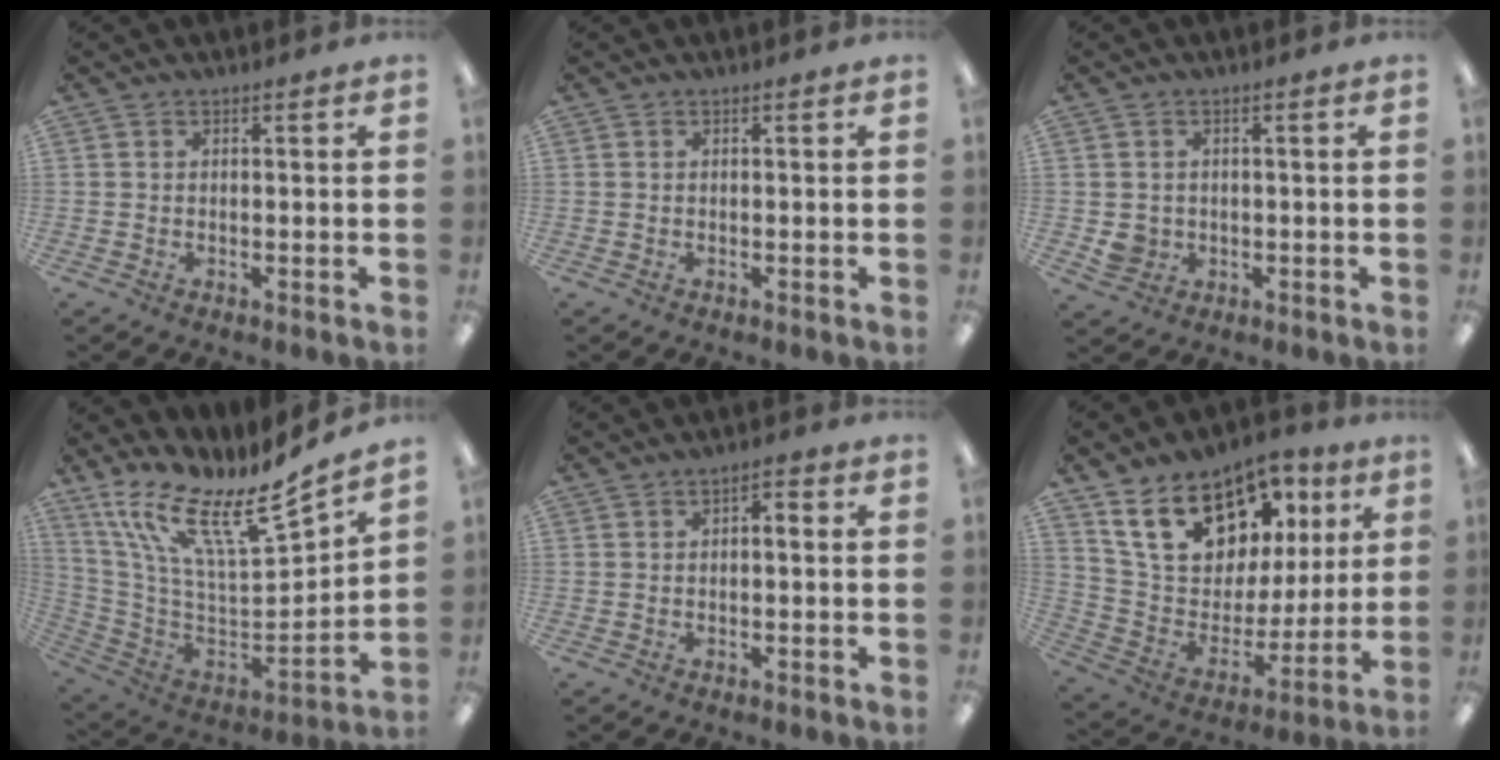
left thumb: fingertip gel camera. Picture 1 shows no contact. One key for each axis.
{"total": 0.0}
{"total": 3.7, "fx": -0.3, "fy": 3.5, "fz": 1.1, "tx": -0.014, "ty": 0.006, "tz": -0.006}
{"total": 18.4, "fx": 12.0, "fy": 5.4, "fz": 12.9, "tx": -0.210, "ty": -0.091, "tz": 0.204}
{"total": 1.9, "fx": -0.6, "fy": 1.2, "fz": 1.4, "tx": -0.025, "ty": 0.007, "tz": -0.012}
{"total": 20.8, "fx": 12.9, "fy": 12.4, "fz": 10.8, "tx": -0.187, "ty": -0.062, "tz": 0.234}